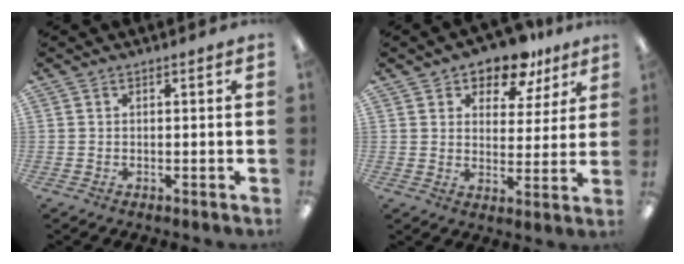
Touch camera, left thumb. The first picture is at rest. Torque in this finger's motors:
{"motor_torque": [0.18, 0.38, -0.08, 0.23, 0.06]}